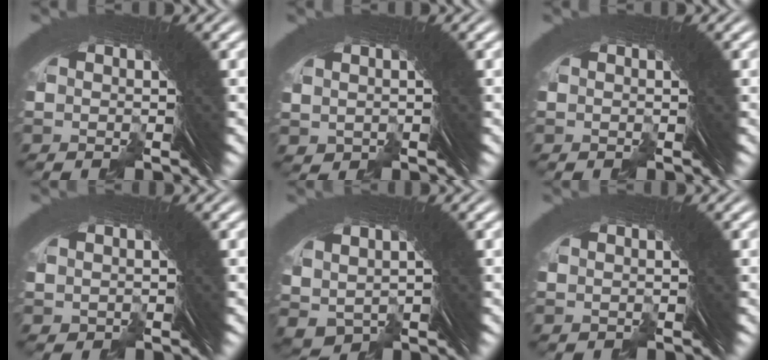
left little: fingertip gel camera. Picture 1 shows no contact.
{"total": 0.8, "force": [0.4, 0.2, 0.6], "torque": [-0.001, -0.006, 0.014]}
{"total": 0.0}
{"total": 0.9, "force": [0.3, 0.5, 0.7], "torque": [-0.007, -0.006, 0.011]}
{"total": 2.1, "force": [1.0, 0.5, 1.8], "torque": [-0.032, -0.013, 0.029]}
{"total": 0.7, "force": [0.4, -0.5, -0.1], "torque": [0.008, 0.004, 0.008]}